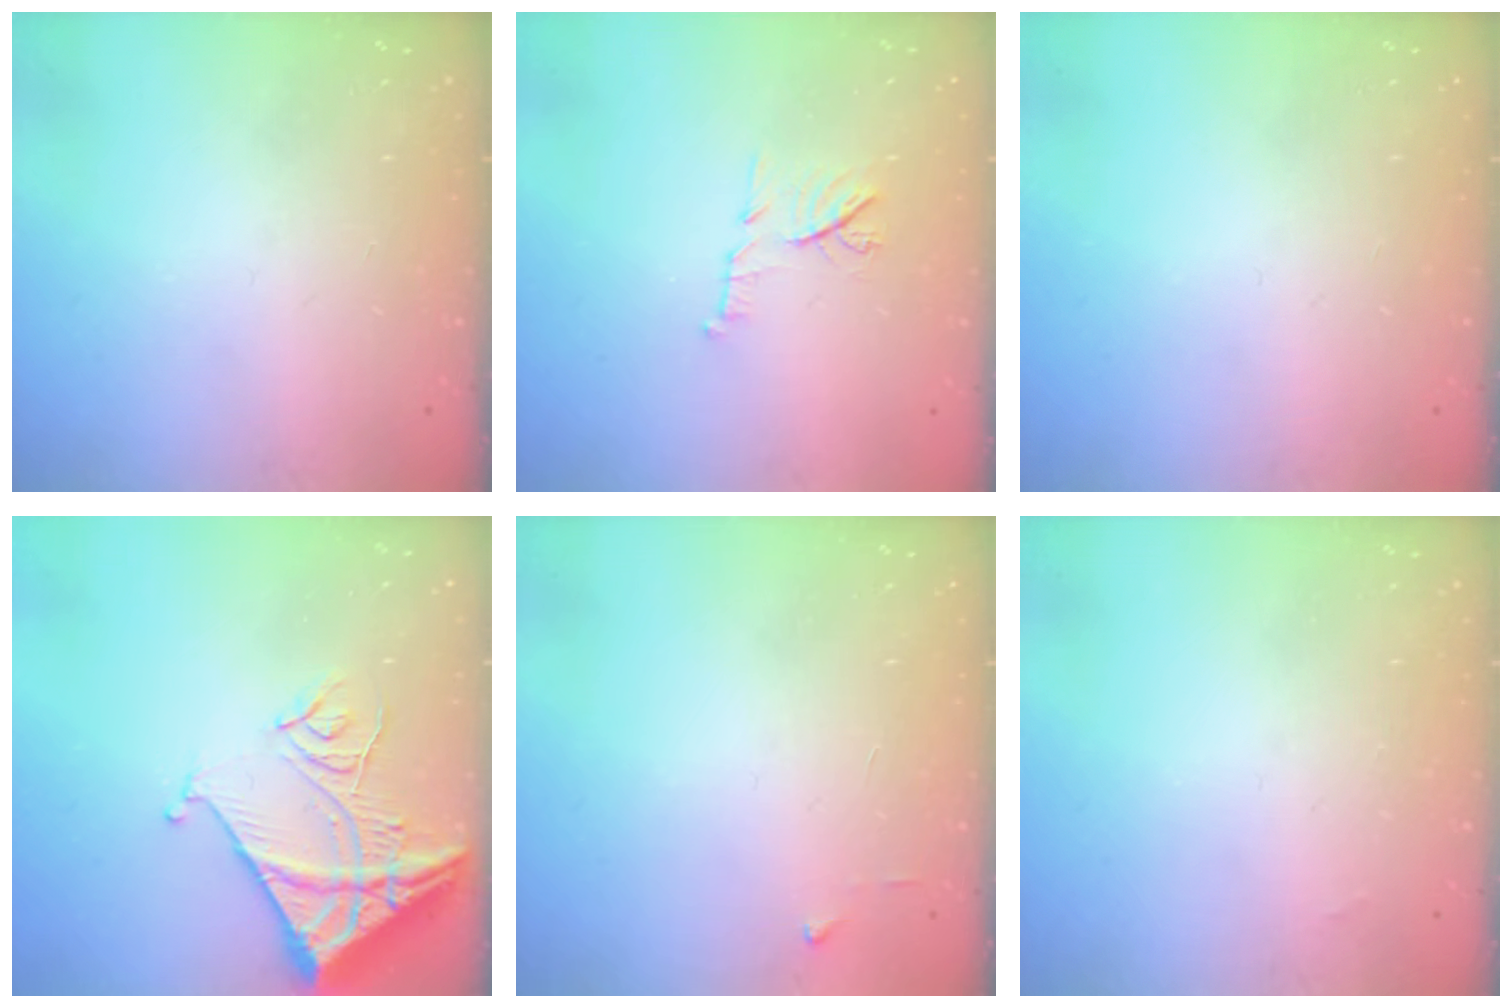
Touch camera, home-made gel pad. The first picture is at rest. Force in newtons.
{"total": 7.5, "press": 7.5, "slide": 0.7}
{"total": 0.0}
{"total": 14.2, "press": 14.2, "slide": 1.2}
{"total": 3.7, "press": 3.6, "slide": 0.4}
{"total": 1.3, "press": 1.3, "slide": 0.2}